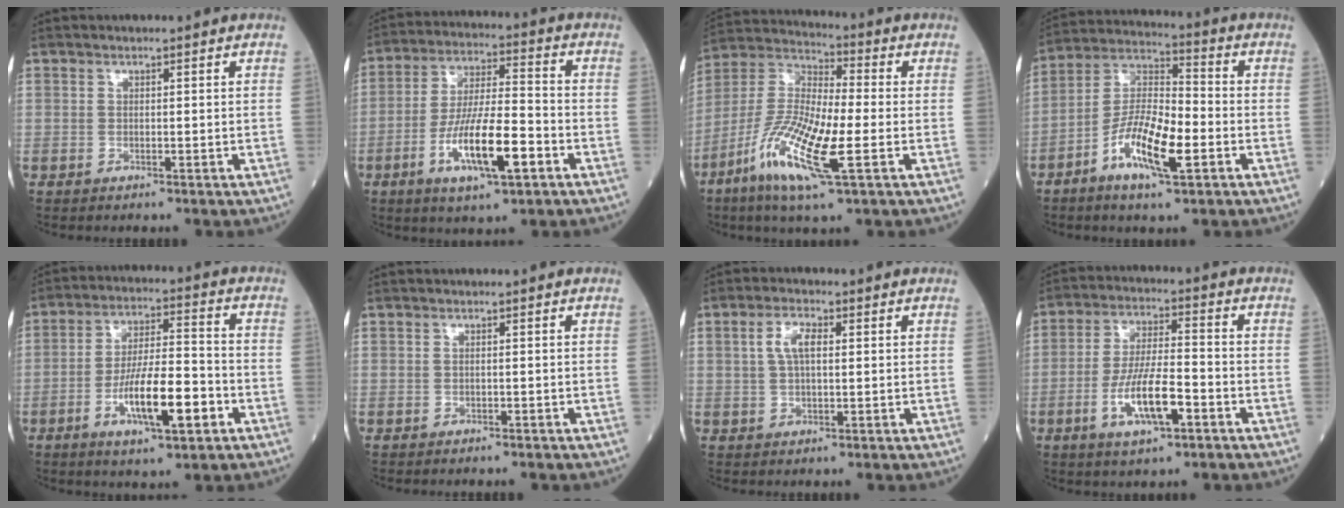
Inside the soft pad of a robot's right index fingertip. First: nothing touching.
{"total": 12.8, "force": [-5.0, 2.4, 11.6], "torque": [-0.219, -0.006, -0.085]}
{"total": 15.1, "force": [-5.4, 2.2, 13.9], "torque": [-0.290, -0.017, -0.105]}
{"total": 12.1, "force": [-4.7, 2.9, 10.8], "torque": [-0.215, 0.000, -0.087]}
{"total": 11.8, "force": [-4.5, 2.4, 10.7], "torque": [-0.194, 0.001, -0.074]}
{"total": 1.0, "force": [-0.9, 0.2, 0.5], "torque": [-0.010, -0.002, -0.010]}
{"total": 4.2, "force": [1.0, 1.6, 3.7], "torque": [-0.077, 0.013, 0.021]}
{"total": 9.8, "force": [-3.8, 2.2, 8.8], "torque": [-0.173, -0.002, -0.067]}